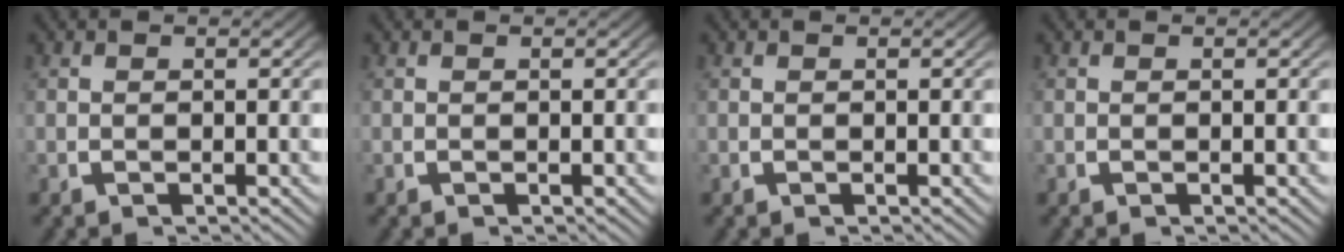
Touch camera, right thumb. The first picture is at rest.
{"total": 0.0}
{"total": 0.0}
{"total": 0.0}